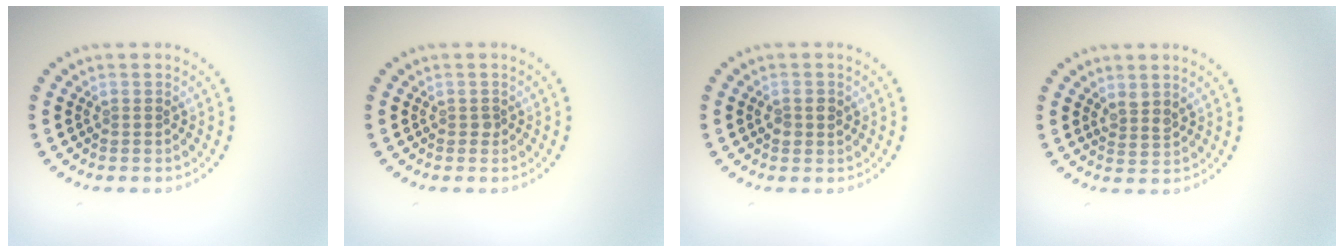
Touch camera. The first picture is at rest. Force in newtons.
{"total": 0.5, "press": 0.4, "slide": 0.3}
{"total": 1.4, "press": 1.4, "slide": 0.2}
{"total": 1.3, "press": 1.1, "slide": 0.8}